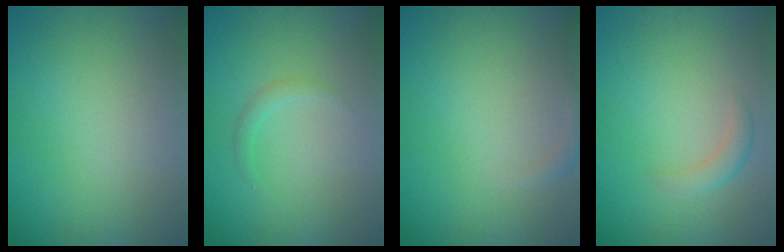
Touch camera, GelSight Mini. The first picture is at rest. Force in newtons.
{"total": 0.9, "press": 0.9, "slide": 0.0}
{"total": 0.8, "press": 0.8, "slide": 0.1}
{"total": 1.6, "press": 1.6, "slide": 0.0}